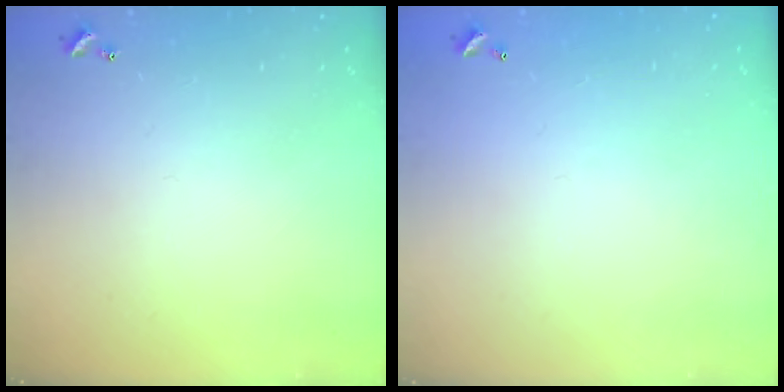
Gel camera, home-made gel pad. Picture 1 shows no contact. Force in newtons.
{"total": 2.8, "press": 2.8, "slide": 0.1}